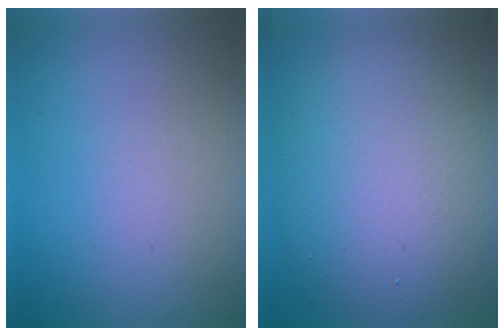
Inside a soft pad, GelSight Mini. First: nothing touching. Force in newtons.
{"total": 10.3, "press": 10.2, "slide": 0.7}